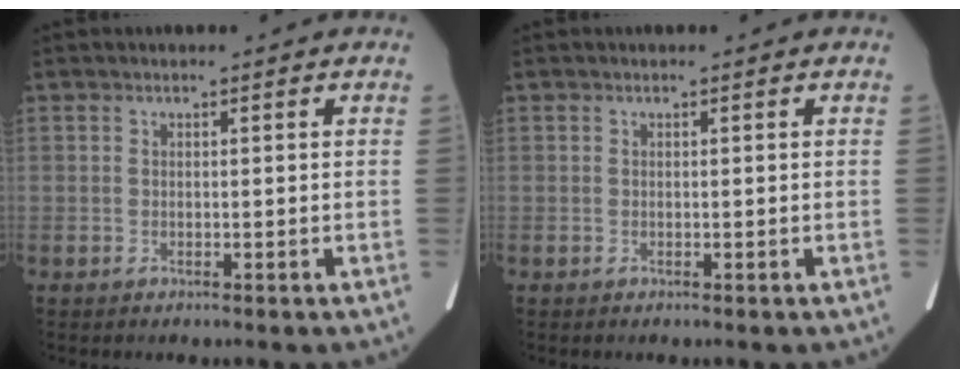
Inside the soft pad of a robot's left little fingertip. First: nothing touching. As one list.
[{"total": 0.0}]